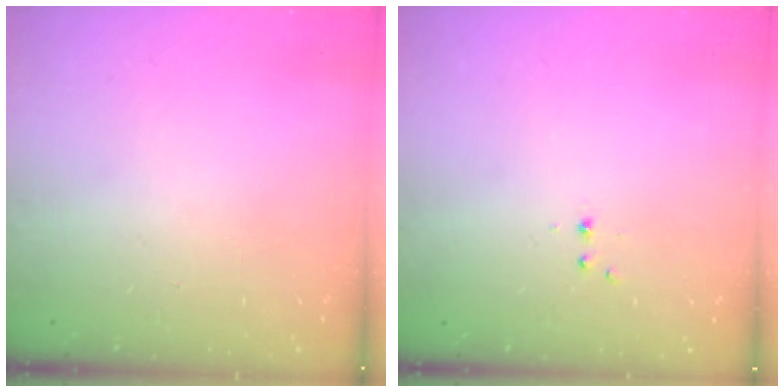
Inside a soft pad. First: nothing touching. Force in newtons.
{"total": 2.2, "press": 1.9, "slide": 1.2}